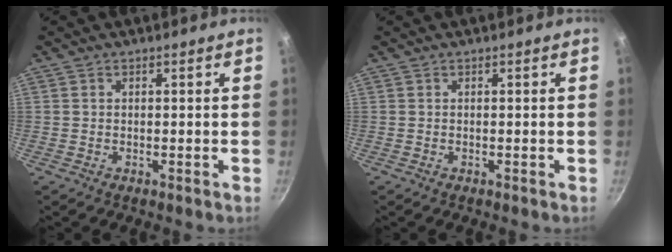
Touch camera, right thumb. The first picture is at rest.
{"total": 0.0}